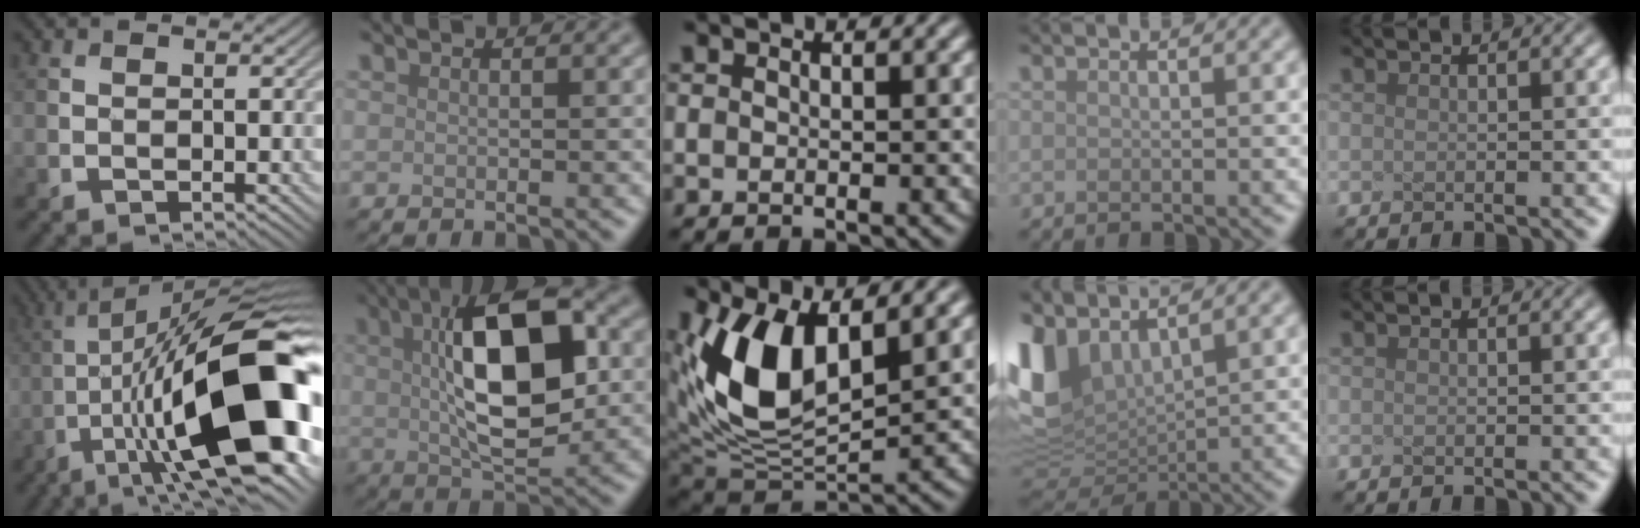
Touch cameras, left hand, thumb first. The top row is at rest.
{"thumb": {"total": 21.7, "force": [-5.5, 7.5, 19.6], "torque": [-0.324, 0.010, -0.090]}, "index": {"total": 11.1, "force": [1.3, 4.7, 9.9], "torque": [-0.158, 0.013, 0.017]}, "middle": {"total": 8.7, "force": [2.3, 4.8, 6.9], "torque": [-0.150, -0.018, 0.044]}, "ring": {"total": 8.3, "force": [3.6, 4.6, 5.9], "torque": [-0.150, -0.001, 0.071]}}